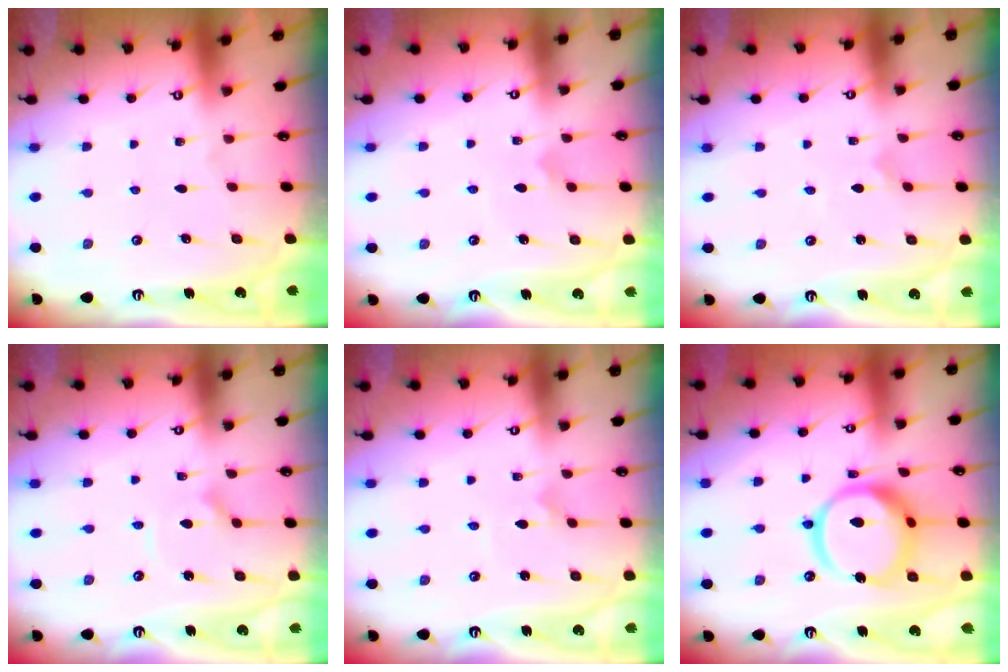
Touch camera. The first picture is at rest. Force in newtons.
{"total": 5.7, "press": 5.7, "slide": 0.5}
{"total": 0.0}
{"total": 3.3, "press": 3.3, "slide": 0.4}
{"total": 1.3, "press": 1.3, "slide": 0.1}
{"total": 18.1, "press": 18.0, "slide": 1.9}